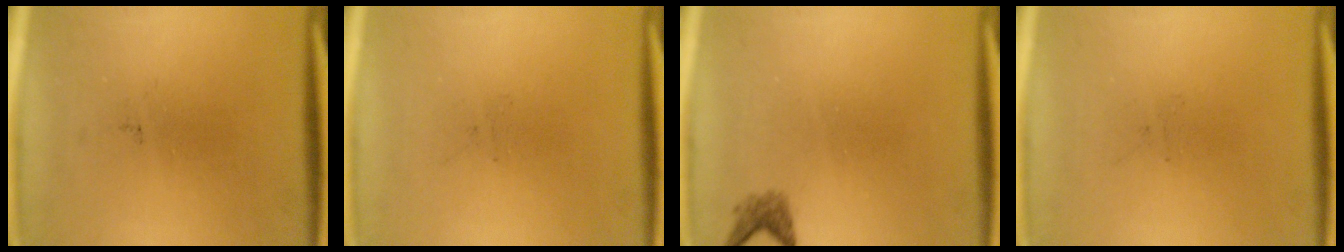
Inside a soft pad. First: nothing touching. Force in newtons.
{"total": 0.0}
{"total": 1.4}
{"total": 0.0}